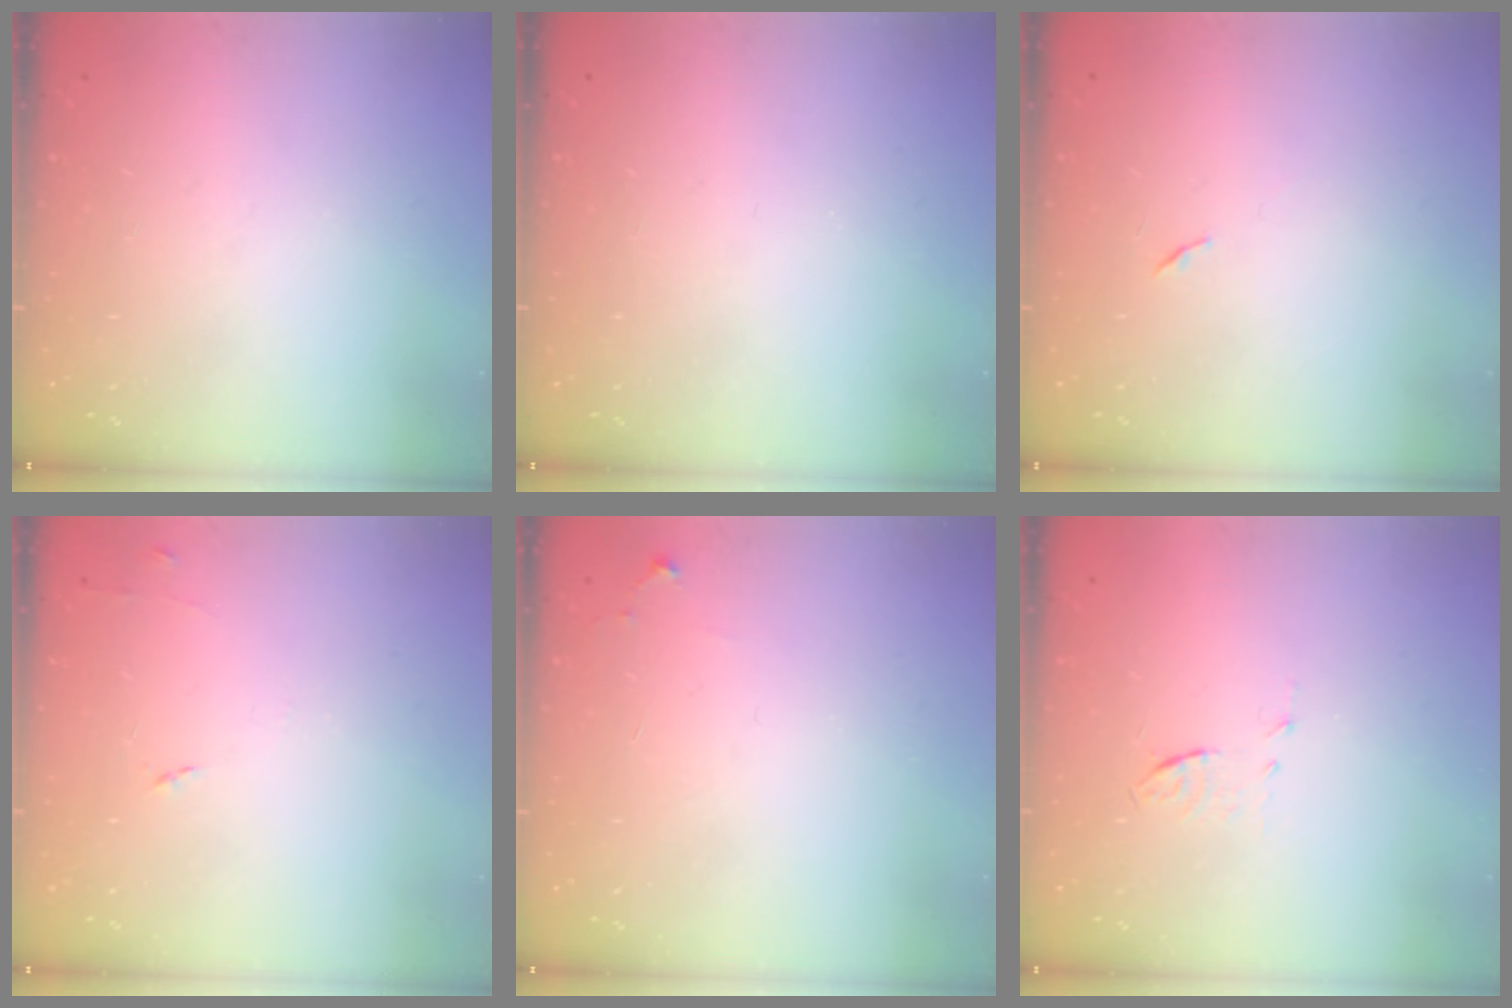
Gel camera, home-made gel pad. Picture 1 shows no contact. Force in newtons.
{"total": 0.0}
{"total": 5.3, "press": 4.8, "slide": 2.2}
{"total": 5.3, "press": 5.2, "slide": 0.8}
{"total": 4.9, "press": 4.9, "slide": 0.7}
{"total": 4.2, "press": 4.1, "slide": 0.9}